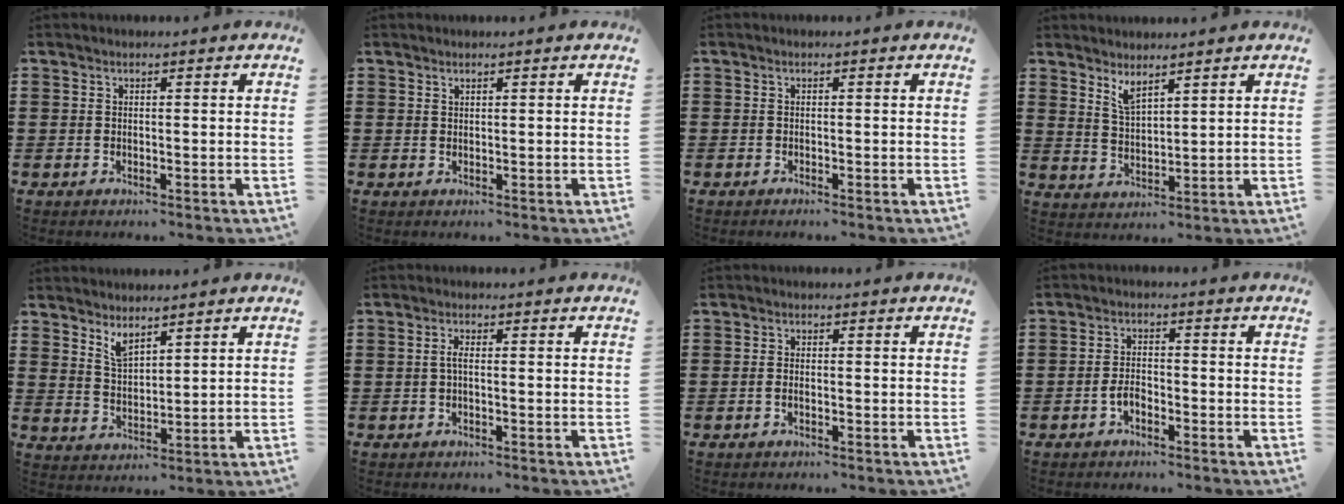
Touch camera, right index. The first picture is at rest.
{"total": 0.5, "force": [0.4, 0.2, 0.1], "torque": [-0.003, 0.002, 0.009]}
{"total": 0.7, "force": [-0.7, -0.1, 0.1], "torque": [-0.002, -0.003, -0.014]}
{"total": 3.3, "force": [2.8, 0.7, 1.5], "torque": [-0.036, -0.003, 0.051]}
{"total": 3.5, "force": [3.0, 1.1, 1.4], "torque": [-0.036, -0.001, 0.056]}
{"total": 1.6, "force": [-0.3, 0.4, 1.5], "torque": [-0.037, -0.002, -0.008]}
{"total": 0.9, "force": [-0.4, 0.1, 0.8], "torque": [-0.018, -0.008, -0.006]}
{"total": 2.6, "force": [-1.3, 1.2, 1.8], "torque": [-0.045, -0.001, -0.027]}